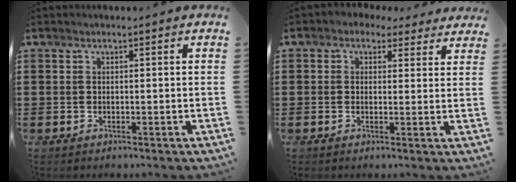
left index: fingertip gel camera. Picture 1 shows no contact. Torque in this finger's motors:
{"motor_torque": [2.14, 0.00, 0.58, 0.00]}